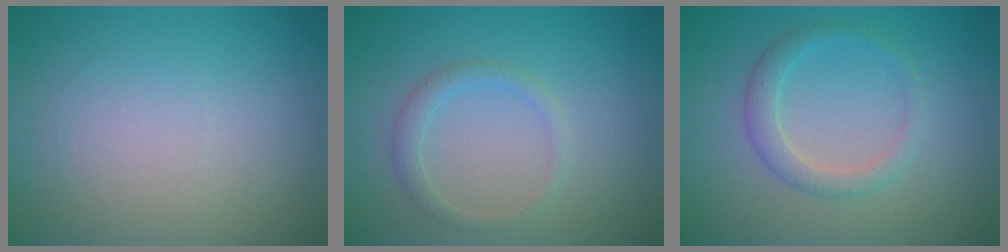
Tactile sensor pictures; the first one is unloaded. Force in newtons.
{"total": 1.5, "press": 1.5, "slide": 0.1}
{"total": 2.2, "press": 2.2, "slide": 0.1}